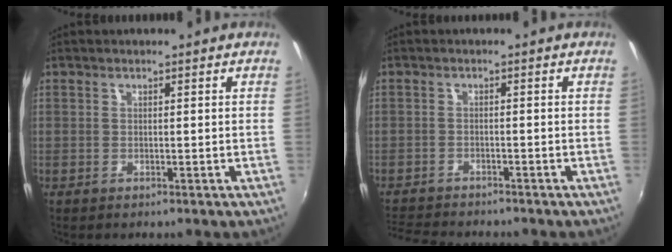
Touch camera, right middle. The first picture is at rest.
{"total": 7.3, "force": [-6.9, 1.6, 1.9], "torque": [-0.063, -0.013, -0.119]}